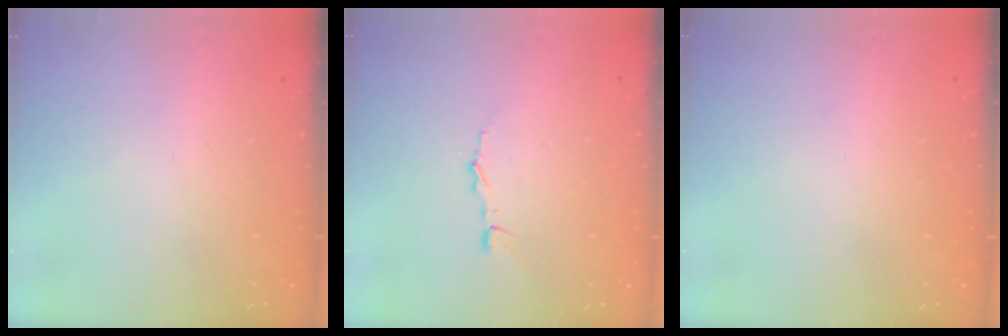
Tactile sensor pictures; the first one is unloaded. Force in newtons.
{"total": 4.6, "press": 4.6, "slide": 0.6}
{"total": 0.0}